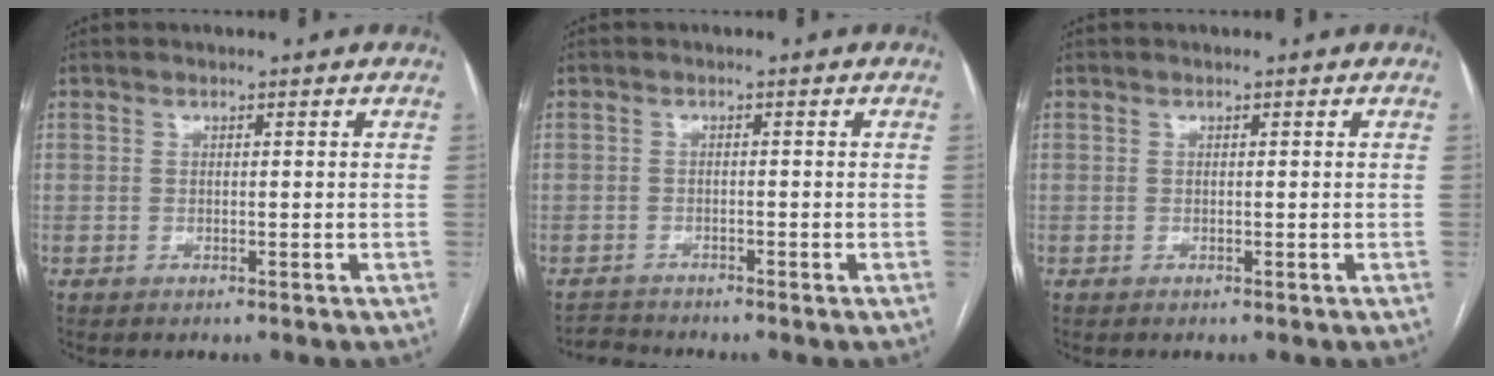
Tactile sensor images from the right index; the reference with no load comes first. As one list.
[{"total": 1.9, "force": [-1.7, -0.2, -0.9], "torque": [0.017, -0.014, -0.030]}, {"total": 0.0}]